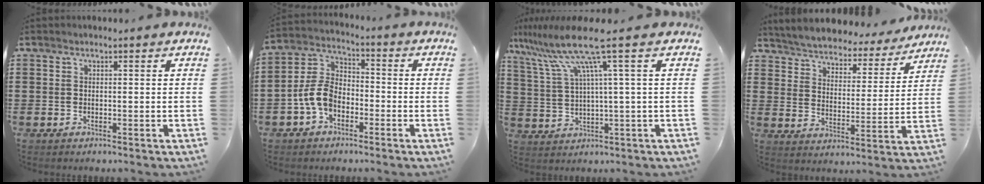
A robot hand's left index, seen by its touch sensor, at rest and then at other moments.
{"total": 7.2, "force": [-3.3, 4.6, 4.5], "torque": [-0.132, 0.001, -0.076]}
{"total": 10.3, "force": [5.0, -0.3, 9.0], "torque": [-0.217, -0.026, 0.070]}
{"total": 4.5, "force": [4.5, 0.0, -0.2], "torque": [-0.025, -0.041, 0.073]}